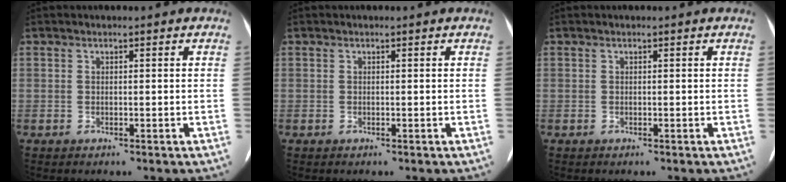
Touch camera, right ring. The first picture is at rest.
{"total": 0.0}
{"total": 0.0}